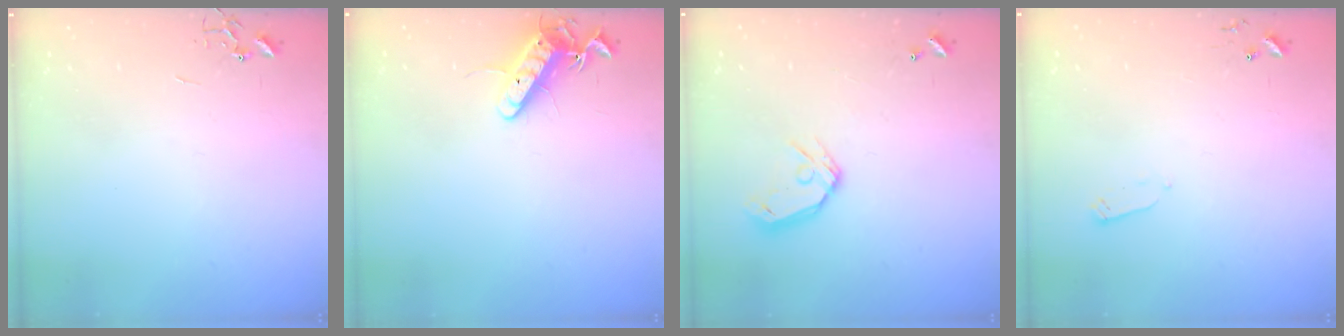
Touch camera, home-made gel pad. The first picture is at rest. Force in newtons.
{"total": 11.4, "press": 11.4, "slide": 0.9}
{"total": 10.4, "press": 10.2, "slide": 1.6}
{"total": 2.4, "press": 2.4, "slide": 0.4}